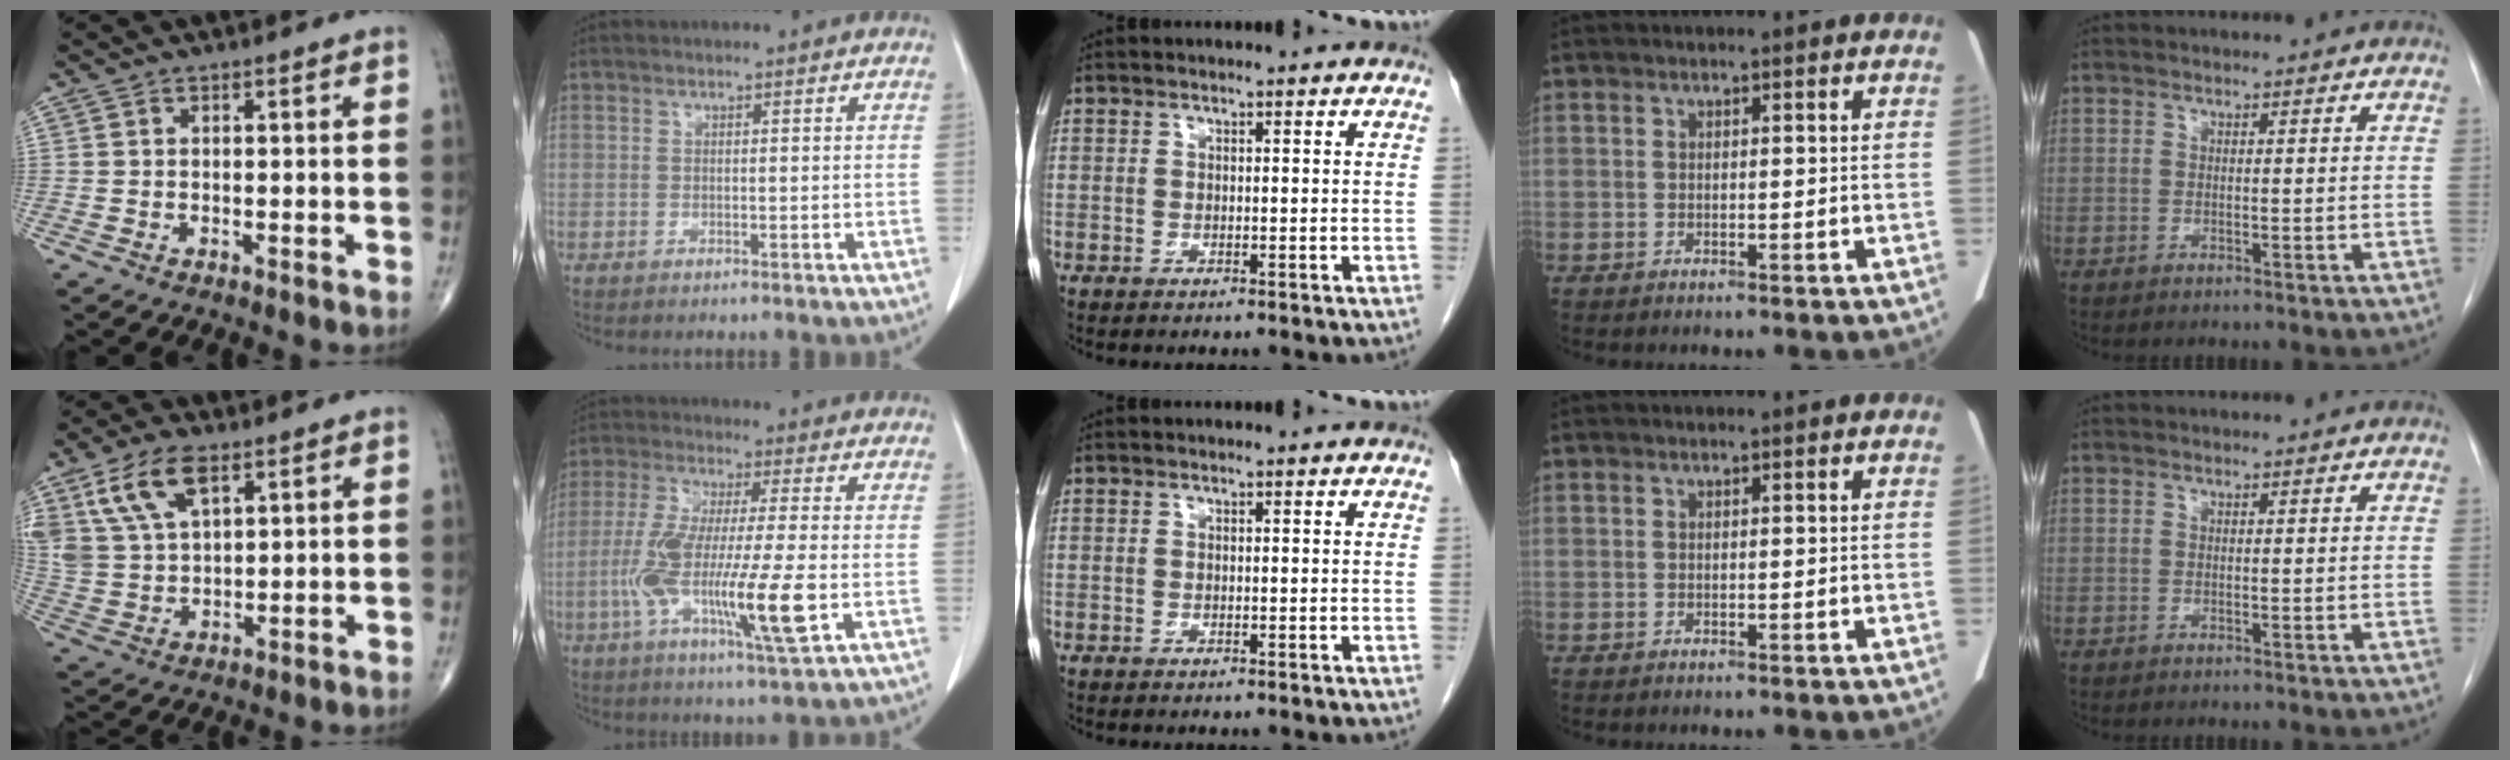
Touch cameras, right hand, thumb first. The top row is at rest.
{"thumb": {"total": 11.9, "force": [6.2, 6.0, 8.2], "torque": [-0.159, -0.011, 0.127]}, "index": {"total": 15.0, "force": [-3.4, 1.1, 14.5], "torque": [-0.280, -0.024, -0.064]}}